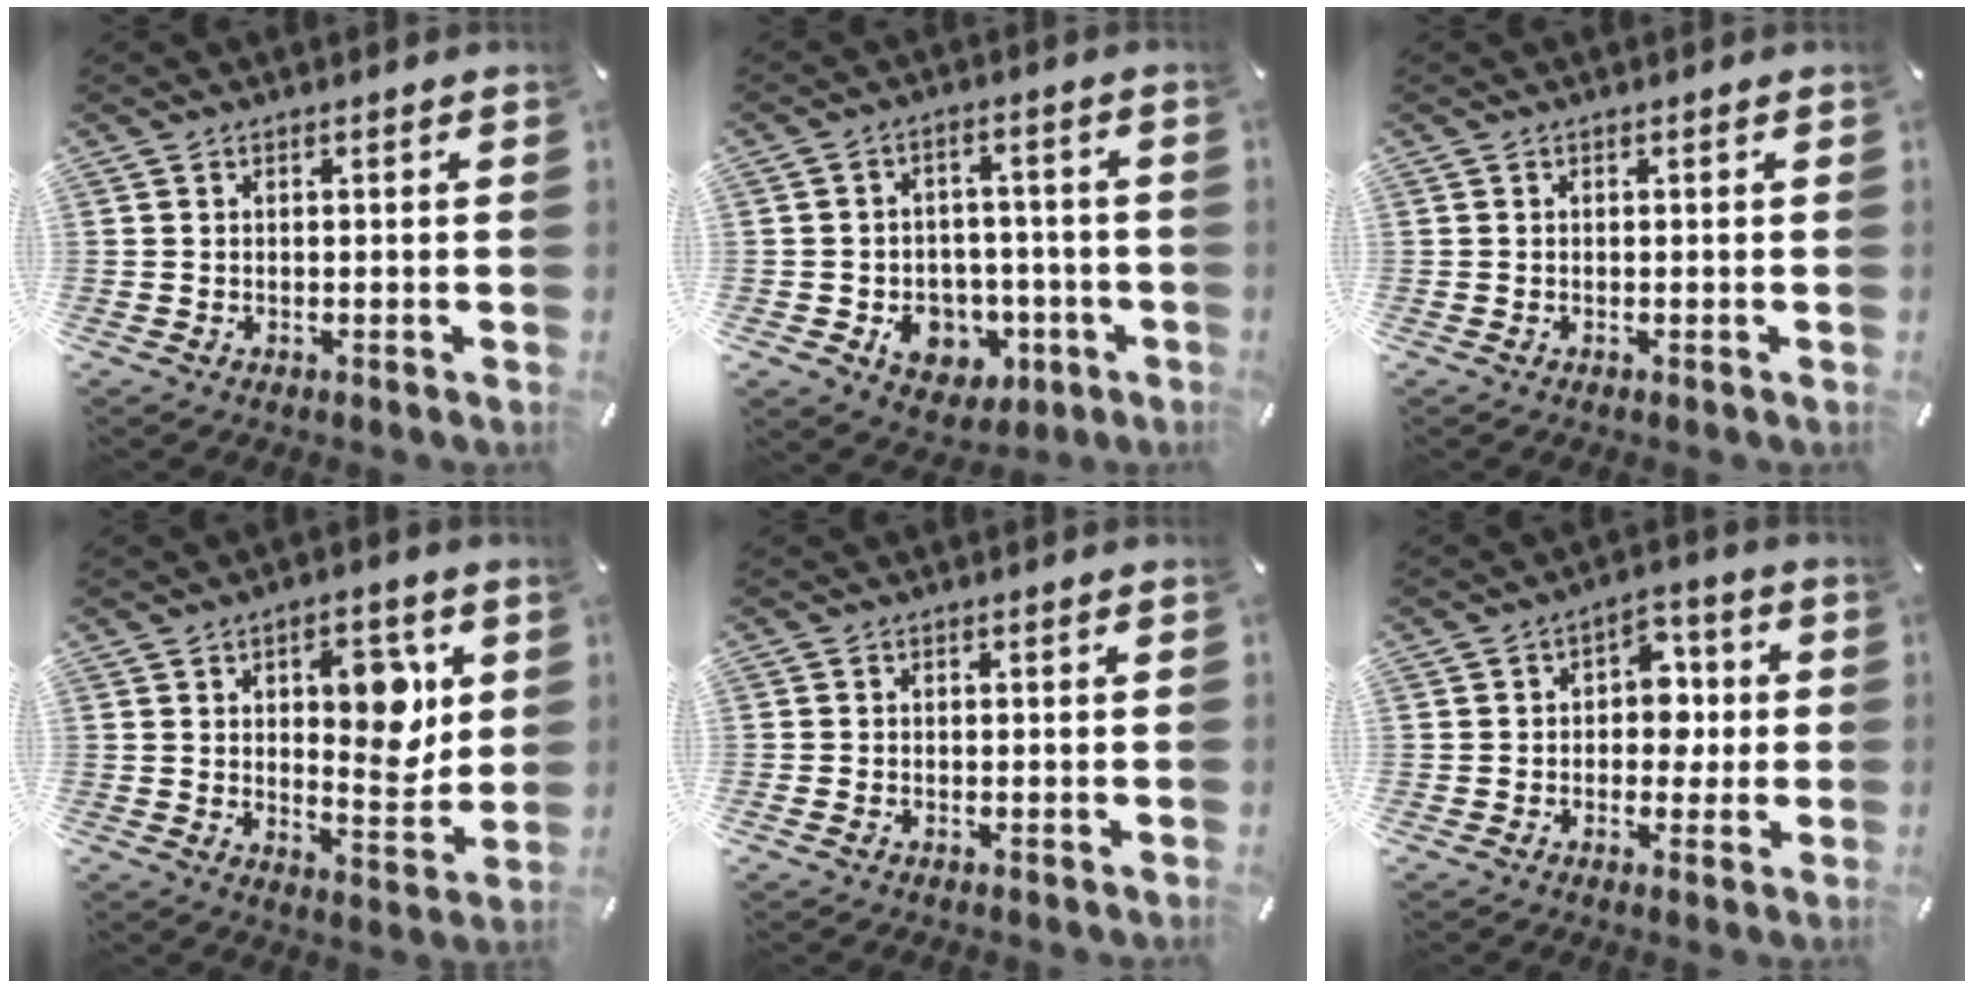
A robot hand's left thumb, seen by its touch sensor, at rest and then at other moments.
{"total": 9.3, "force": [-2.4, 8.1, 3.8], "torque": [-0.036, 0.015, -0.030]}
{"total": 0.0}
{"total": 12.1, "force": [3.9, 6.4, 9.4], "torque": [-0.114, -0.015, 0.062]}
{"total": 0.7, "force": [-0.4, 0.4, 0.4], "torque": [-0.006, 0.000, -0.009]}
{"total": 7.7, "force": [-0.2, 6.0, 4.8], "torque": [-0.056, 0.009, -0.008]}